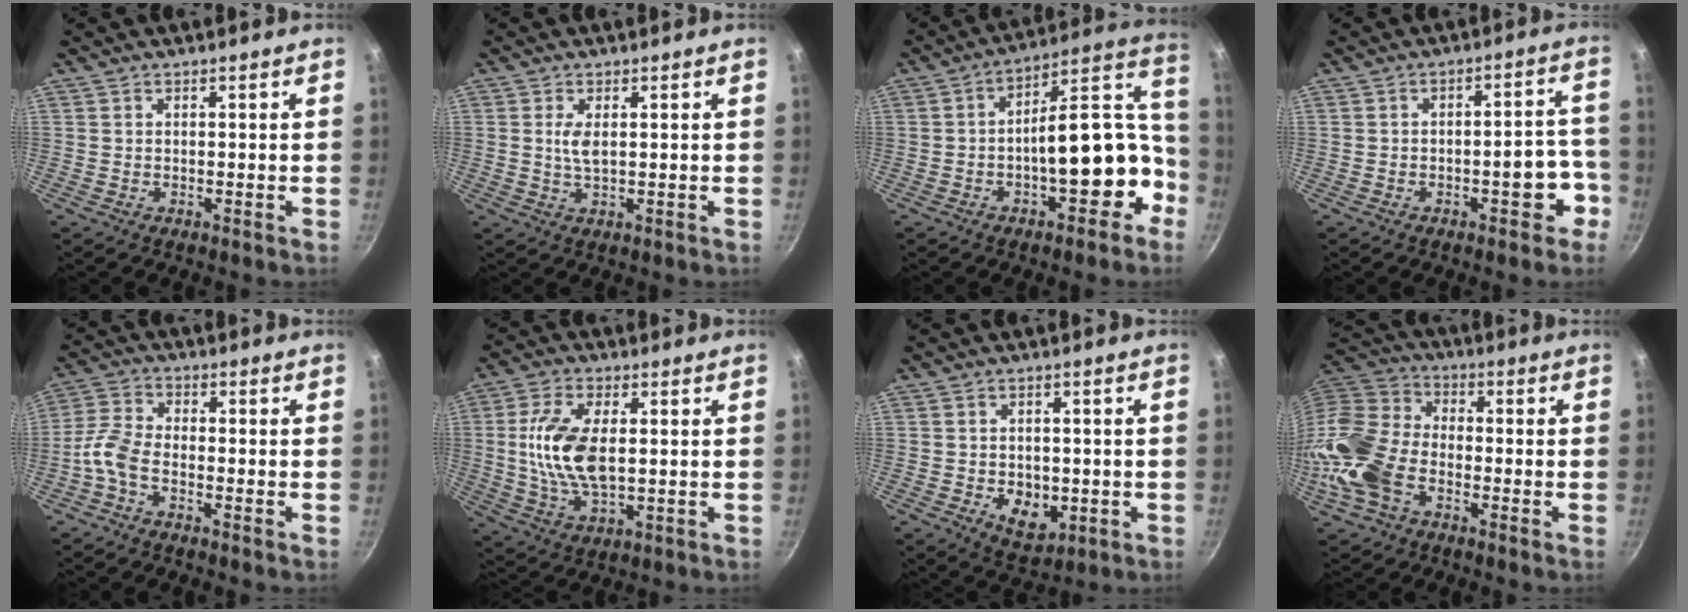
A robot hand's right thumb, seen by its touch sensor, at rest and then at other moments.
{"total": 3.0, "force": [0.6, 1.3, 2.7], "torque": [-0.050, -0.005, 0.014]}
{"total": 17.9, "force": [-4.9, 8.8, 14.8], "torque": [-0.138, 0.087, -0.068]}
{"total": 7.5, "force": [-3.4, 3.5, 5.7], "torque": [-0.030, 0.047, -0.037]}
{"total": 5.4, "force": [-2.9, 2.5, 3.9], "torque": [-0.094, 0.027, -0.074]}
{"total": 12.4, "force": [1.0, 6.2, 10.8], "torque": [-0.209, 0.000, 0.018]}
{"total": 7.5, "force": [-1.8, 5.3, 4.9], "torque": [-0.046, -0.004, -0.014]}
{"total": 14.6, "force": [-5.6, 9.4, 9.7], "torque": [-0.181, 0.039, -0.132]}